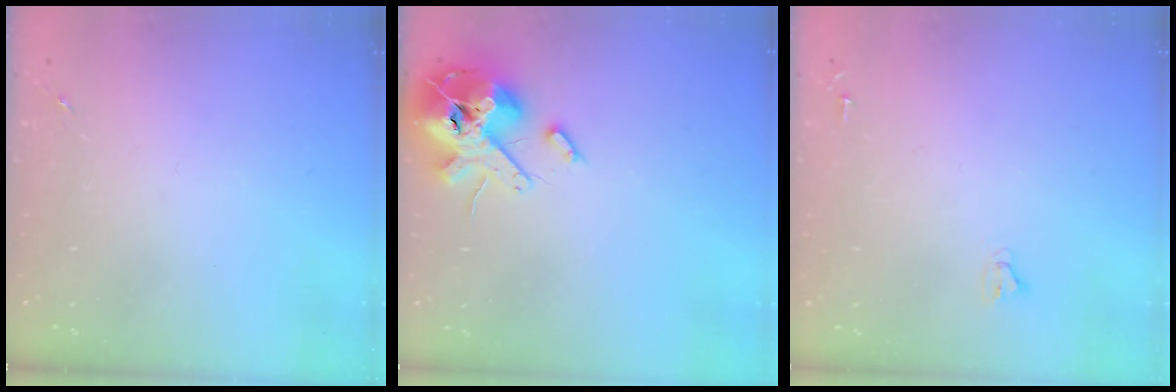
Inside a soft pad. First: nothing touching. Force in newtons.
{"total": 15.4, "press": 15.2, "slide": 2.6}
{"total": 2.0, "press": 2.0, "slide": 0.2}